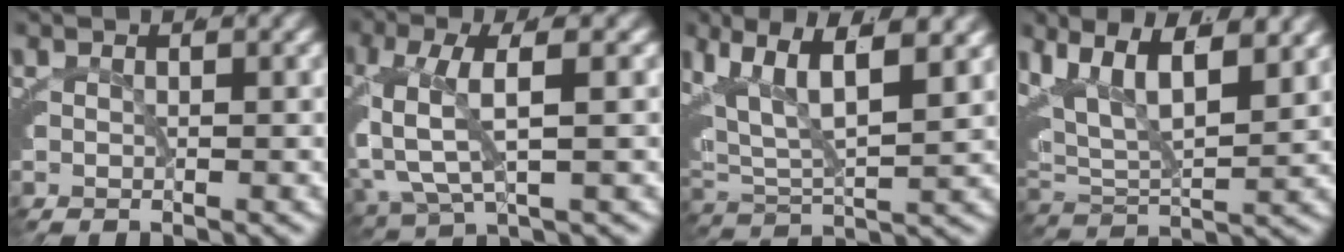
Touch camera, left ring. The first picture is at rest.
{"total": 5.9, "force": [0.7, 2.7, 5.1], "torque": [-0.121, 0.005, 0.019]}
{"total": 8.6, "force": [3.7, 5.1, 5.8], "torque": [-0.121, 0.008, 0.058]}
{"total": 9.8, "force": [4.3, 6.2, 6.2], "torque": [-0.127, 0.011, 0.062]}